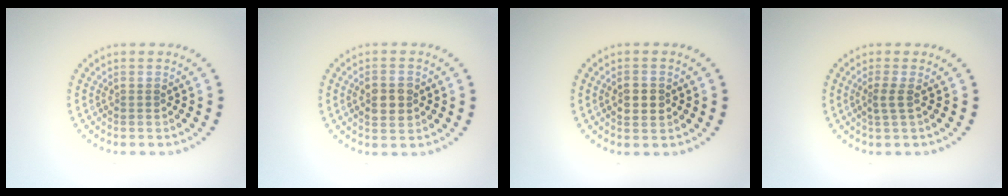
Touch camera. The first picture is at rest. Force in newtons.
{"total": 2.9, "press": 2.9, "slide": 0.2}
{"total": 2.4, "press": 2.4, "slide": 0.1}
{"total": 1.4, "press": 1.0, "slide": 1.0}